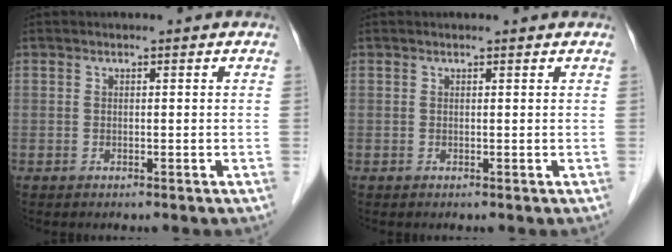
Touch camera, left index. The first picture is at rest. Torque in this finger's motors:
{"motor_torque": [0.19, -0.08, 0.01, -0.01]}